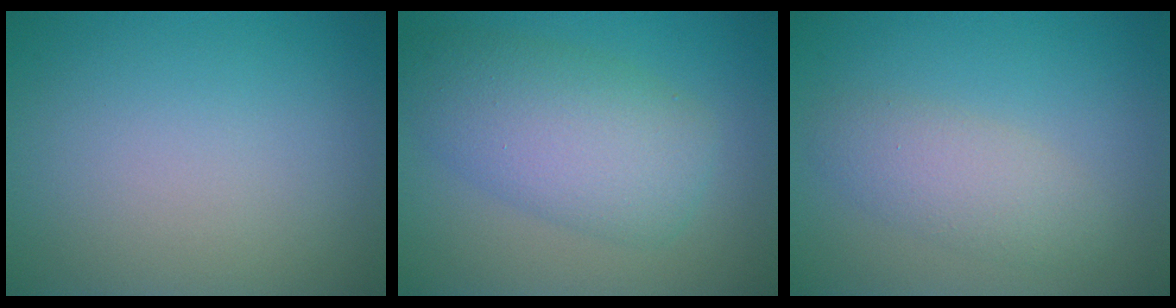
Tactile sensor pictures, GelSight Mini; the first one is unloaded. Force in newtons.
{"total": 6.7, "press": 6.7, "slide": 0.2}
{"total": 3.0, "press": 3.0, "slide": 0.1}